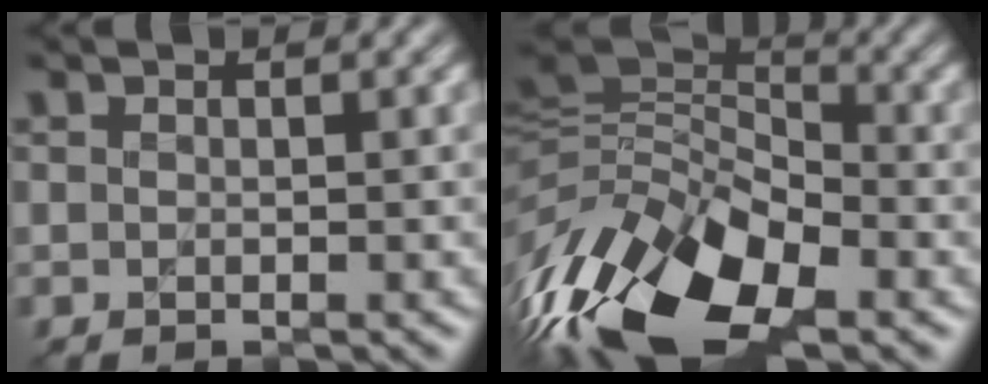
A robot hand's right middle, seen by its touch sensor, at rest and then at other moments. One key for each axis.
{"total": 13.8, "fx": -7.6, "fy": 6.9, "fz": 9.2, "tx": -0.193, "ty": 0.002, "tz": -0.152}